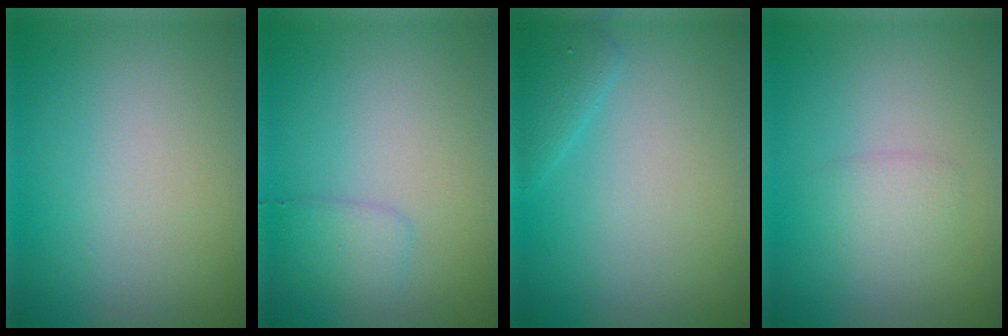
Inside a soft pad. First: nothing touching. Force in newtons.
{"total": 1.7, "press": 1.7, "slide": 0.2}
{"total": 1.9, "press": 1.9, "slide": 0.1}
{"total": 1.4, "press": 1.4, "slide": 0.0}